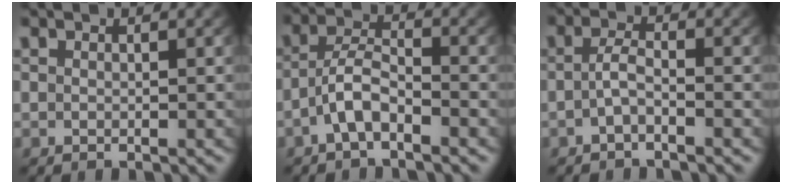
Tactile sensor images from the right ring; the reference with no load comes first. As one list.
[{"total": 3.6, "force": [-2.1, 1.8, 2.3], "torque": [-0.041, -0.007, -0.040]}, {"total": 2.0, "force": [-1.5, 0.3, 1.4], "torque": [-0.030, -0.004, -0.024]}]